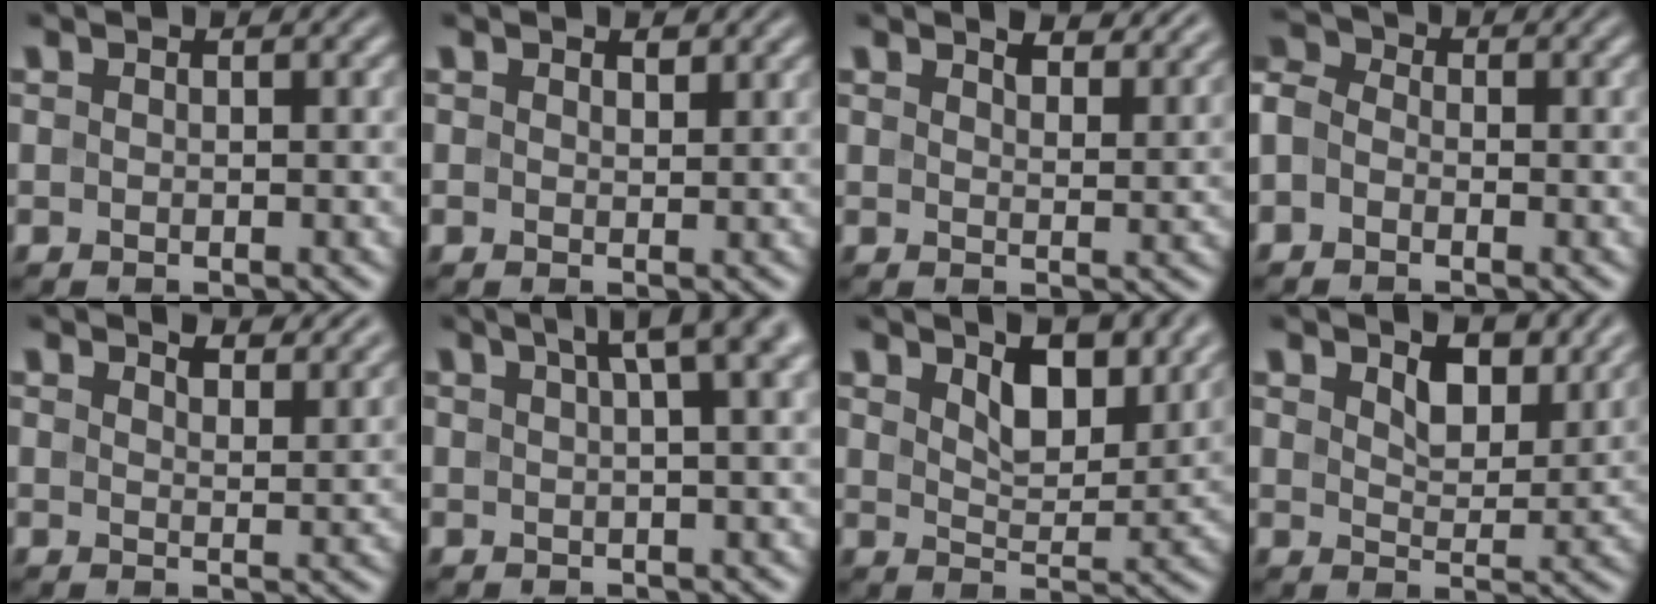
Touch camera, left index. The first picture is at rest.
{"total": 1.2, "force": [0.8, 0.8, 0.6], "torque": [-0.010, -0.004, 0.013]}
{"total": 4.3, "force": [3.6, 1.4, 2.0], "torque": [-0.033, -0.003, 0.043]}
{"total": 3.3, "force": [-0.8, 2.6, 1.8], "torque": [-0.034, 0.017, -0.029]}
{"total": 4.7, "force": [4.1, 1.1, 1.9], "torque": [-0.032, -0.002, 0.046]}
{"total": 5.7, "force": [3.1, 1.6, 4.5], "torque": [-0.046, 0.023, 0.043]}
{"total": 6.4, "force": [3.8, 2.9, 4.2], "torque": [-0.077, -0.006, 0.054]}
{"total": 5.4, "force": [3.3, 2.6, 3.3], "torque": [-0.063, -0.009, 0.046]}